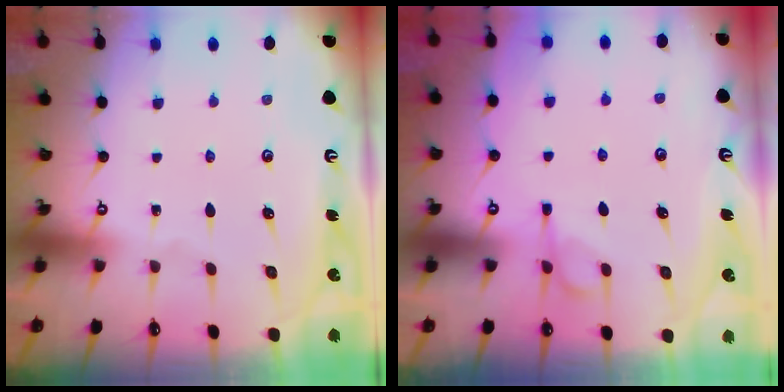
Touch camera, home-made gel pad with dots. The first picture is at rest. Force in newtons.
{"total": 3.1, "press": 3.0, "slide": 1.0}